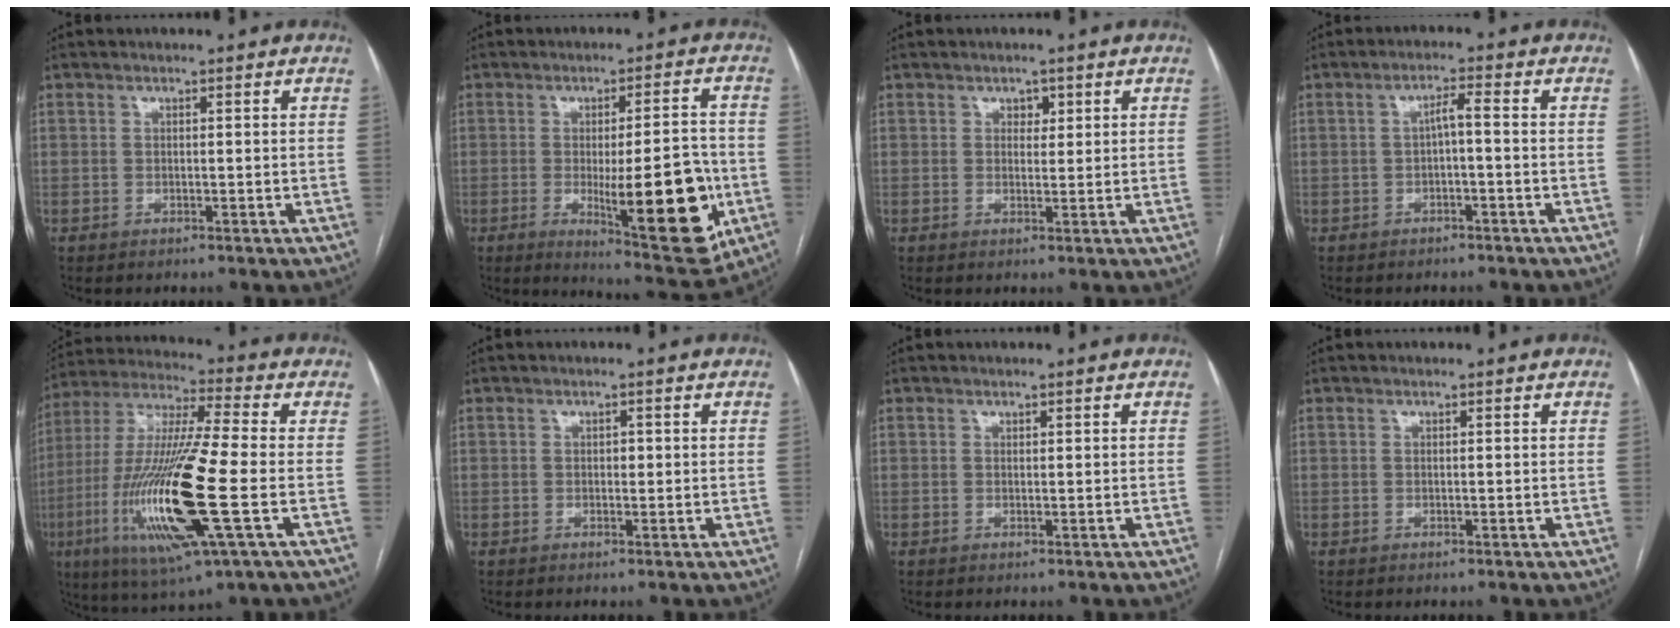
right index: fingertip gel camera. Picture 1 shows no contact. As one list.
[{"total": 15.7, "force": [-3.8, 3.4, 14.8], "torque": [-0.193, -0.012, -0.043]}, {"total": 1.7, "force": [0.8, 1.2, 0.8], "torque": [-0.006, 0.000, 0.011]}, {"total": 2.5, "force": [-0.4, 0.3, 2.4], "torque": [-0.042, 0.010, -0.006]}, {"total": 21.0, "force": [-5.3, 1.5, 20.2], "torque": [-0.440, -0.028, -0.100]}, {"total": 0.9, "force": [0.1, 0.6, 0.6], "torque": [-0.005, 0.002, -0.001]}, {"total": 0.0}, {"total": 0.0}]